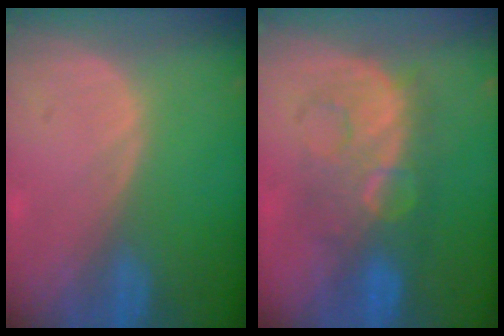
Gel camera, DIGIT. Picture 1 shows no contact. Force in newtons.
{"total": 8.0, "press": 8.0, "slide": 0.7}